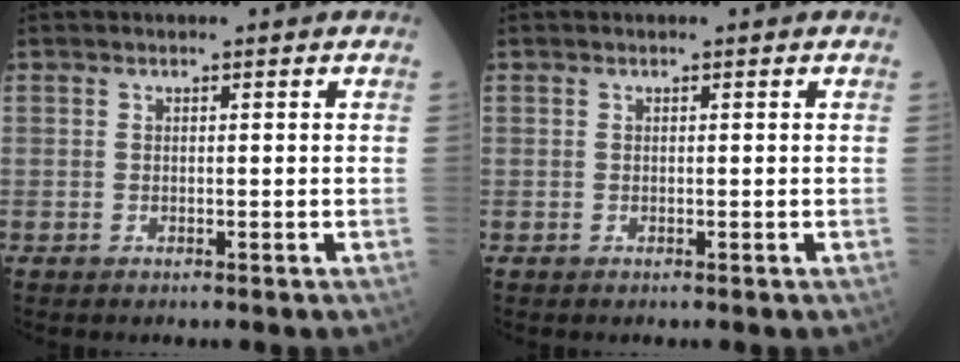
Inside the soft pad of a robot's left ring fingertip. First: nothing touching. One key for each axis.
{"total": 0.0}